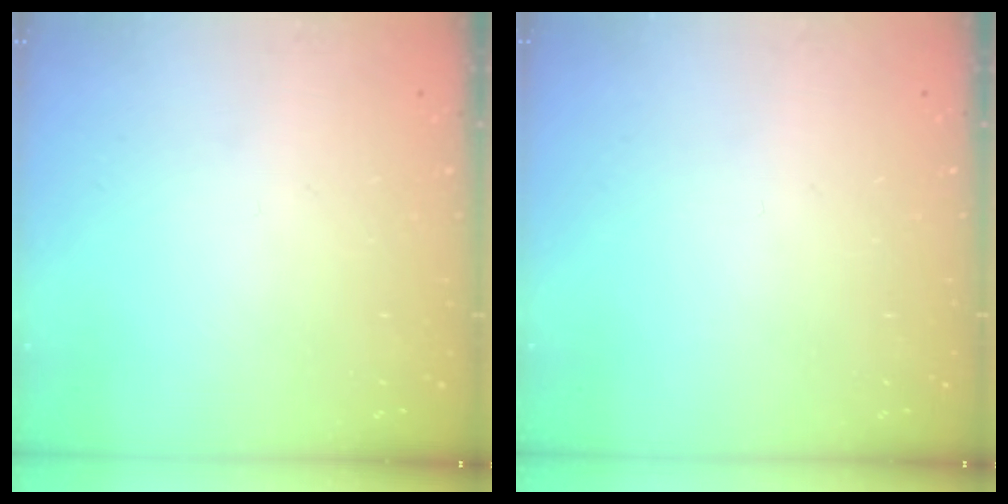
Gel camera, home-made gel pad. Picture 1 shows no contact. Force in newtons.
{"total": 0.0}